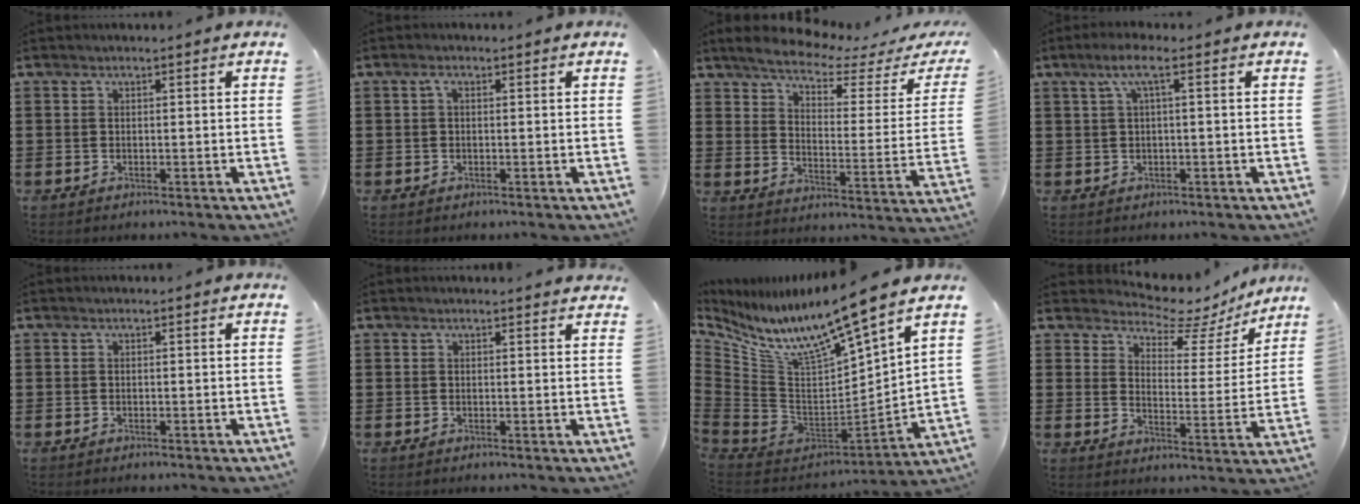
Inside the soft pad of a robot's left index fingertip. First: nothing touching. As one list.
[{"total": 1.0, "force": [0.0, 0.4, 0.9], "torque": [-0.019, 0.002, 0.000]}, {"total": 4.9, "force": [4.3, 0.6, 2.4], "torque": [-0.073, -0.027, 0.066]}, {"total": 3.6, "force": [0.8, 0.4, 3.5], "torque": [-0.070, 0.005, 0.011]}, {"total": 0.0}, {"total": 1.0, "force": [1.0, 0.0, 0.2], "torque": [-0.005, -0.002, 0.019]}, {"total": 10.9, "force": [8.6, 0.8, 6.7], "torque": [-0.157, -0.083, 0.138]}, {"total": 5.7, "force": [5.3, 1.5, 1.5], "torque": [-0.045, -0.044, 0.086]}]